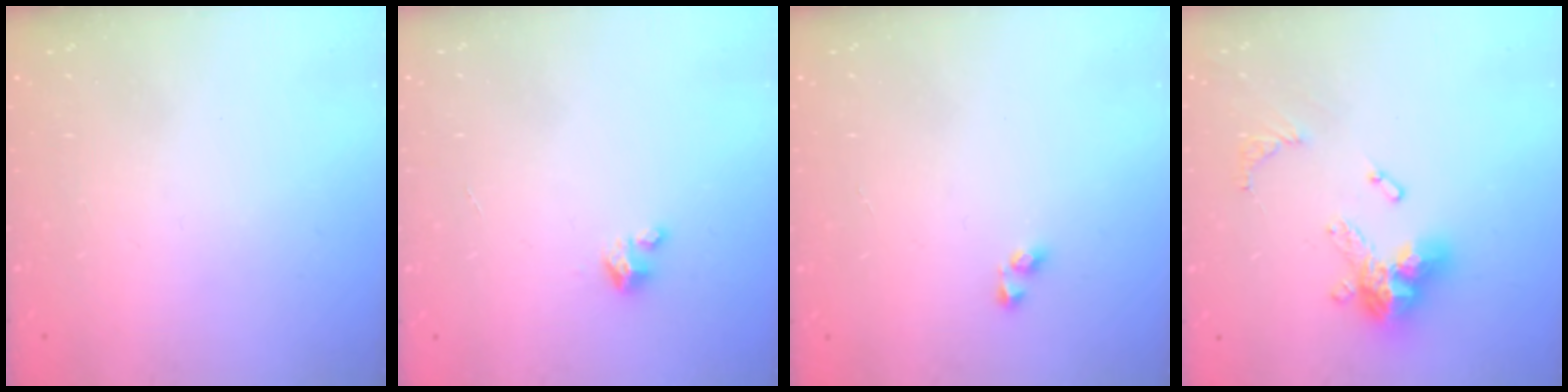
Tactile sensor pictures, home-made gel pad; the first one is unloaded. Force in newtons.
{"total": 3.2, "press": 3.2, "slide": 0.3}
{"total": 2.9, "press": 2.9, "slide": 0.2}
{"total": 14.6, "press": 14.6, "slide": 1.6}